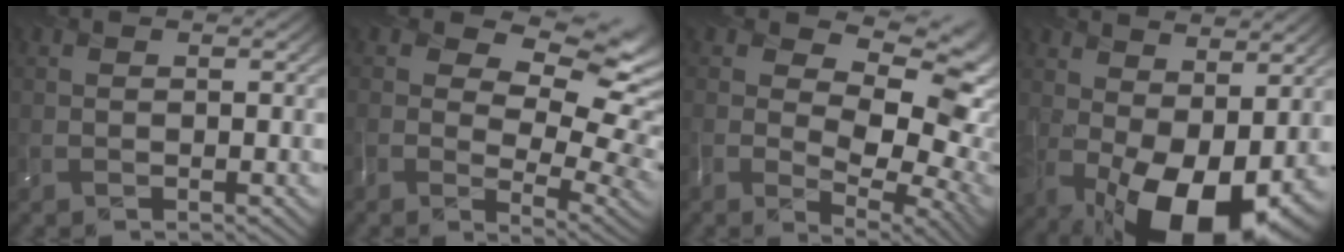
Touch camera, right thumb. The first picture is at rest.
{"total": 11.4, "force": [3.0, 6.8, 8.7], "torque": [-0.134, -0.005, 0.061]}
{"total": 10.1, "force": [0.5, 5.9, 8.2], "torque": [-0.124, -0.022, 0.015]}
{"total": 15.2, "force": [-0.2, 9.3, 12.1], "torque": [-0.189, -0.045, 0.046]}